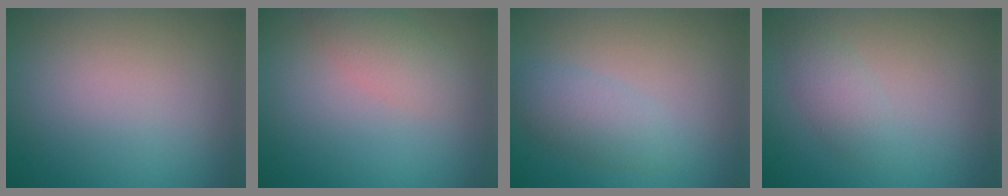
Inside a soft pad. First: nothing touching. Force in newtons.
{"total": 2.4, "press": 2.4, "slide": 0.2}
{"total": 2.4, "press": 2.4, "slide": 0.1}
{"total": 1.7, "press": 1.7, "slide": 0.0}